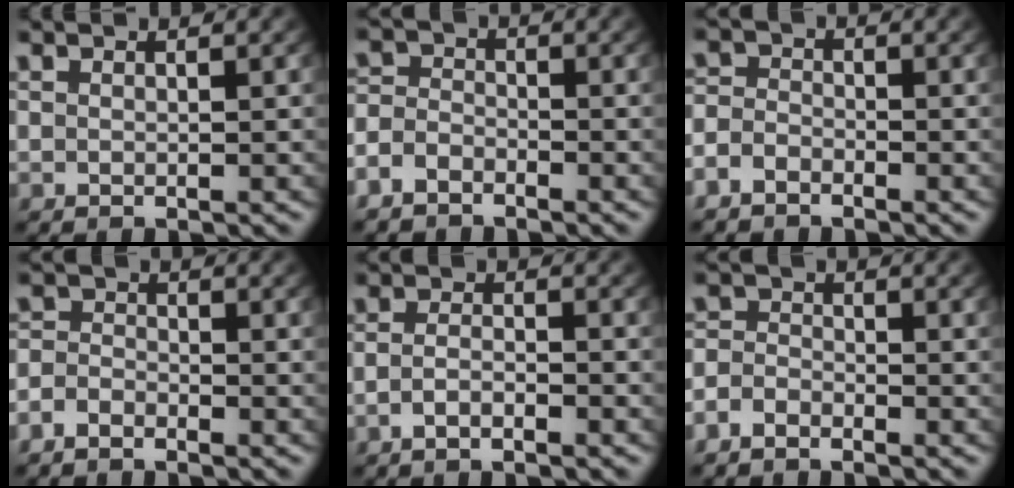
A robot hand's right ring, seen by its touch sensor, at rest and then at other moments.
{"total": 3.6, "force": [-2.4, 2.6, 0.8], "torque": [-0.026, -0.022, -0.040]}
{"total": 2.9, "force": [-1.9, 2.1, 0.6], "torque": [-0.024, -0.020, -0.032]}
{"total": 2.3, "force": [-1.8, 1.4, 0.4], "torque": [-0.017, -0.015, -0.033]}
{"total": 2.2, "force": [-1.7, 0.5, 1.2], "torque": [-0.025, -0.009, -0.028]}
{"total": 2.7, "force": [-1.9, 1.8, 0.5], "torque": [-0.019, -0.016, -0.035]}